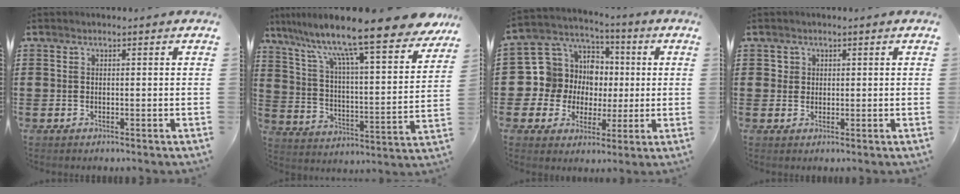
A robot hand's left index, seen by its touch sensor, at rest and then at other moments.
{"total": 13.9, "force": [11.1, 0.9, 8.2], "torque": [-0.182, -0.076, 0.181]}
{"total": 10.5, "force": [1.1, 10.1, 2.4], "torque": [-0.096, -0.010, 0.026]}
{"total": 1.5, "force": [0.6, 1.3, 0.2], "torque": [0.000, 0.002, 0.009]}